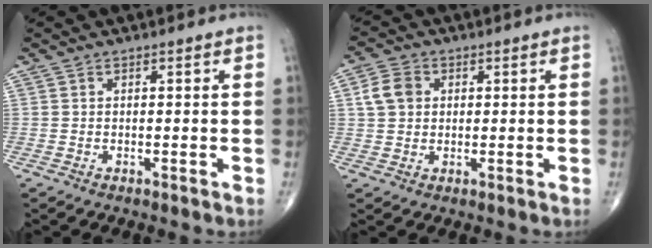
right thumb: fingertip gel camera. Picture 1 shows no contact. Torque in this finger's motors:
{"motor_torque": [-0.26, 0.32, 0.01, -0.01, 0.03]}